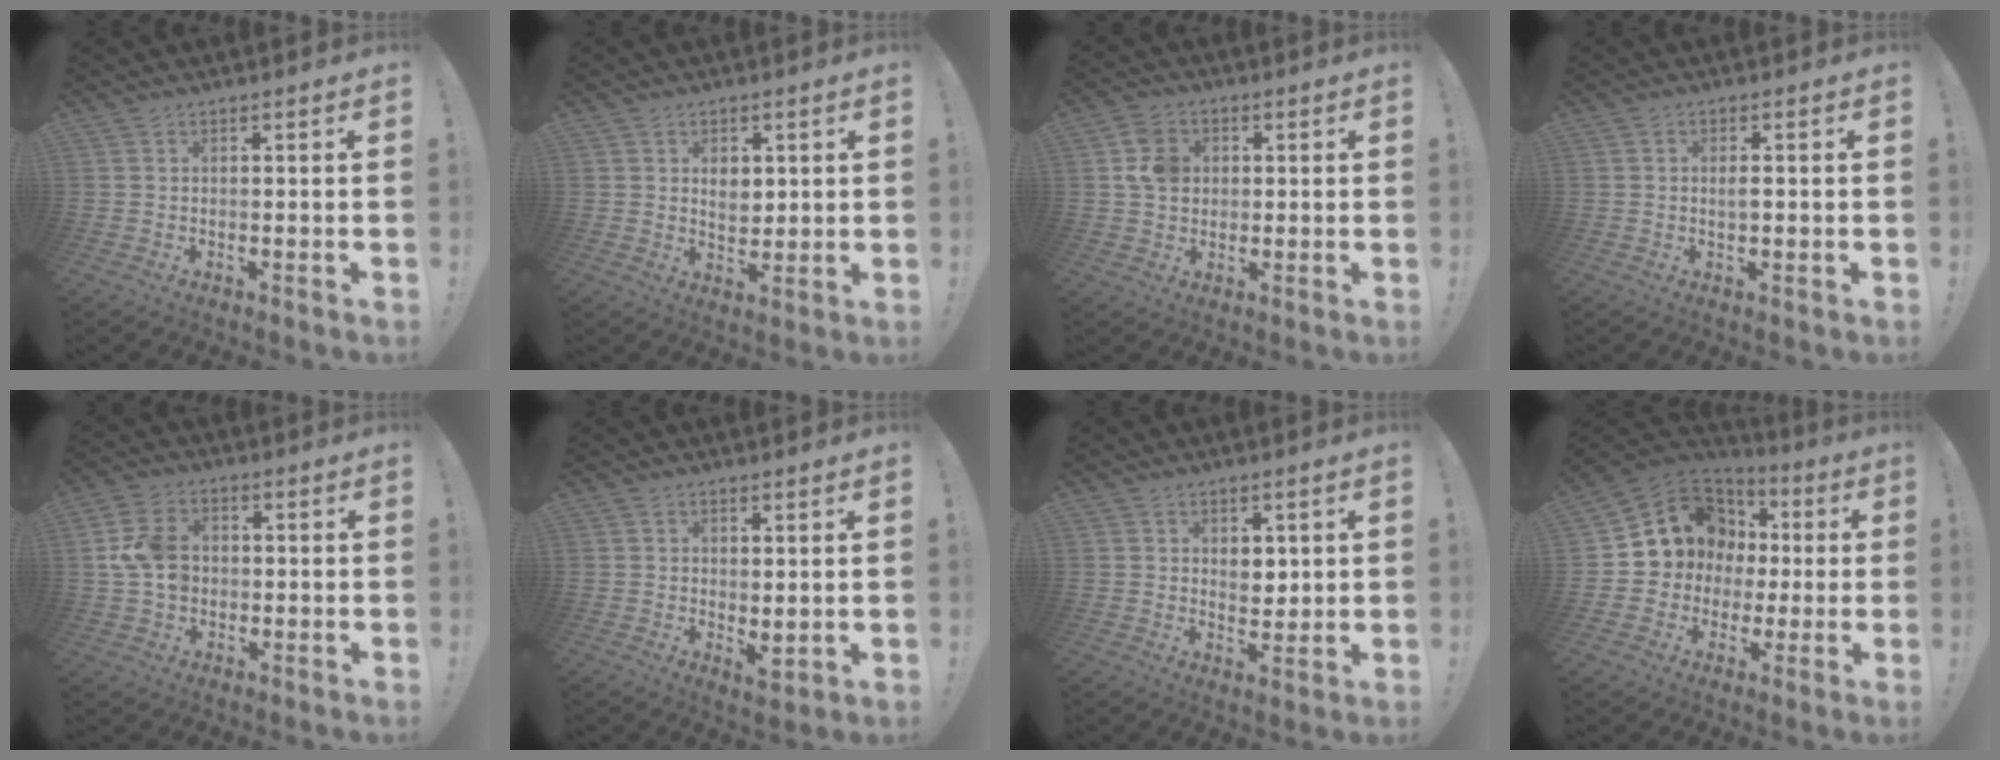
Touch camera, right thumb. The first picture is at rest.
{"total": 4.8, "force": [1.9, 3.4, 2.7], "torque": [-0.032, -0.006, 0.032]}
{"total": 8.1, "force": [1.6, 6.8, 4.2], "torque": [-0.077, 0.011, 0.034]}
{"total": 1.9, "force": [0.2, 0.6, 1.9], "torque": [-0.027, -0.002, 0.001]}
{"total": 10.3, "force": [0.5, 8.1, 6.4], "torque": [-0.127, 0.012, 0.012]}
{"total": 3.4, "force": [0.9, 1.8, 2.8], "torque": [-0.030, -0.012, 0.020]}
{"total": 4.7, "force": [2.4, 3.4, 2.2], "torque": [-0.025, -0.011, 0.041]}
{"total": 12.6, "force": [3.6, 11.2, 4.5], "torque": [-0.070, -0.021, 0.089]}